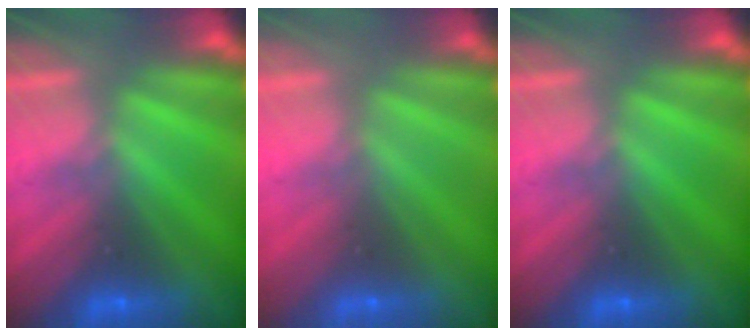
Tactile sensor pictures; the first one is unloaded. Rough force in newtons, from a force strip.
{"total": 2.8}
{"total": 0.0}